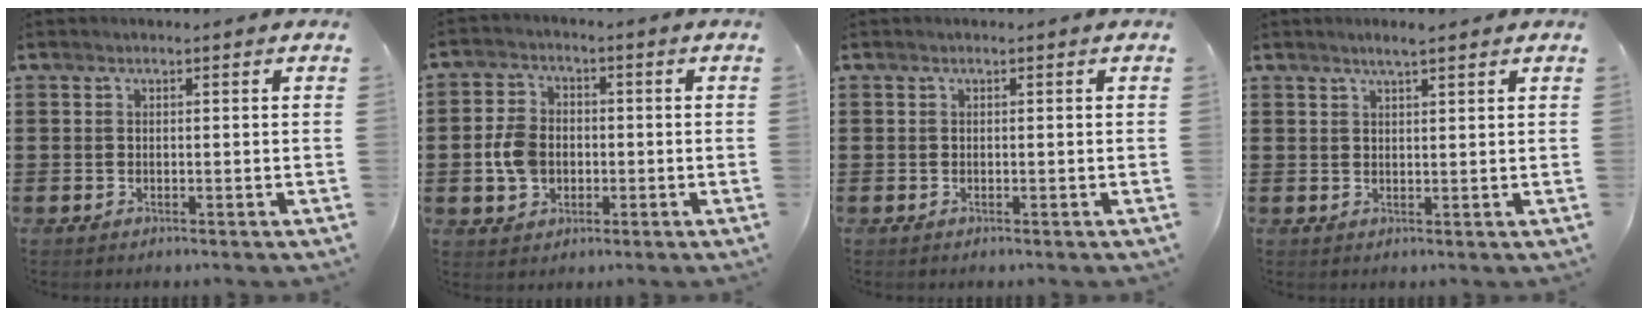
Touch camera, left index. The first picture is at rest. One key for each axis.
{"total": 5.8, "fx": -0.9, "fy": 4.5, "fz": 3.5, "tx": -0.092, "ty": 0.005, "tz": -0.021}
{"total": 0.0}
{"total": 2.3, "fx": 1.9, "fy": 0.1, "fz": 1.3, "tx": -0.027, "ty": 0.003, "tz": 0.034}